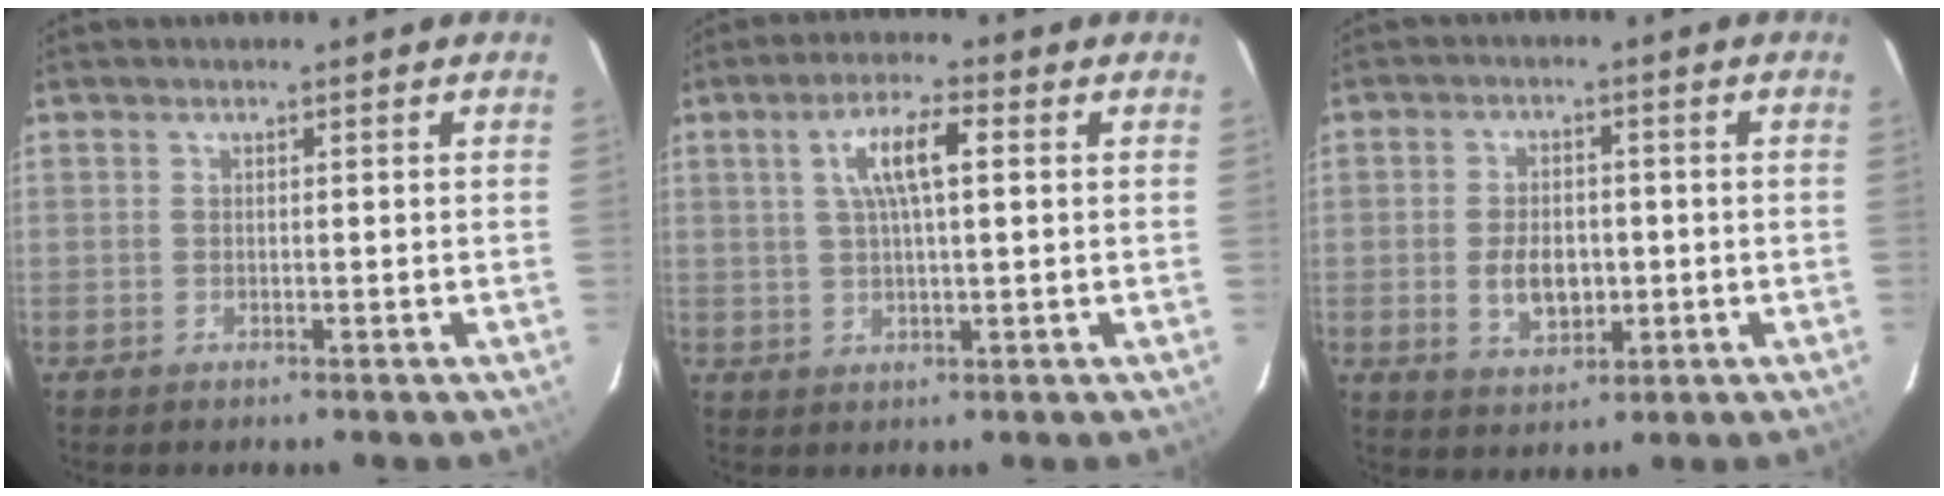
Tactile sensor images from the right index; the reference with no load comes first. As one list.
[{"total": 7.2, "force": [2.0, 1.7, 6.7], "torque": [-0.125, 0.010, 0.037]}, {"total": 6.9, "force": [-1.1, 4.4, 5.1], "torque": [-0.101, -0.002, -0.012]}]